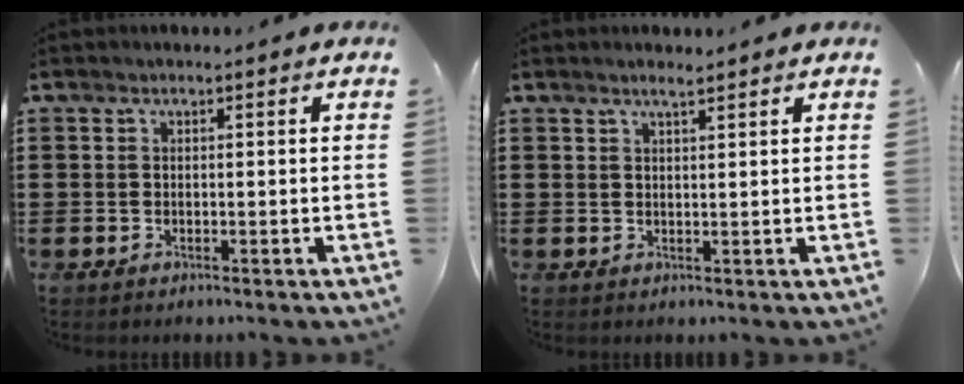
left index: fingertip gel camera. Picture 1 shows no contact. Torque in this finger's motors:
{"motor_torque": [0.45, 0.46, 0.03, 0.01]}